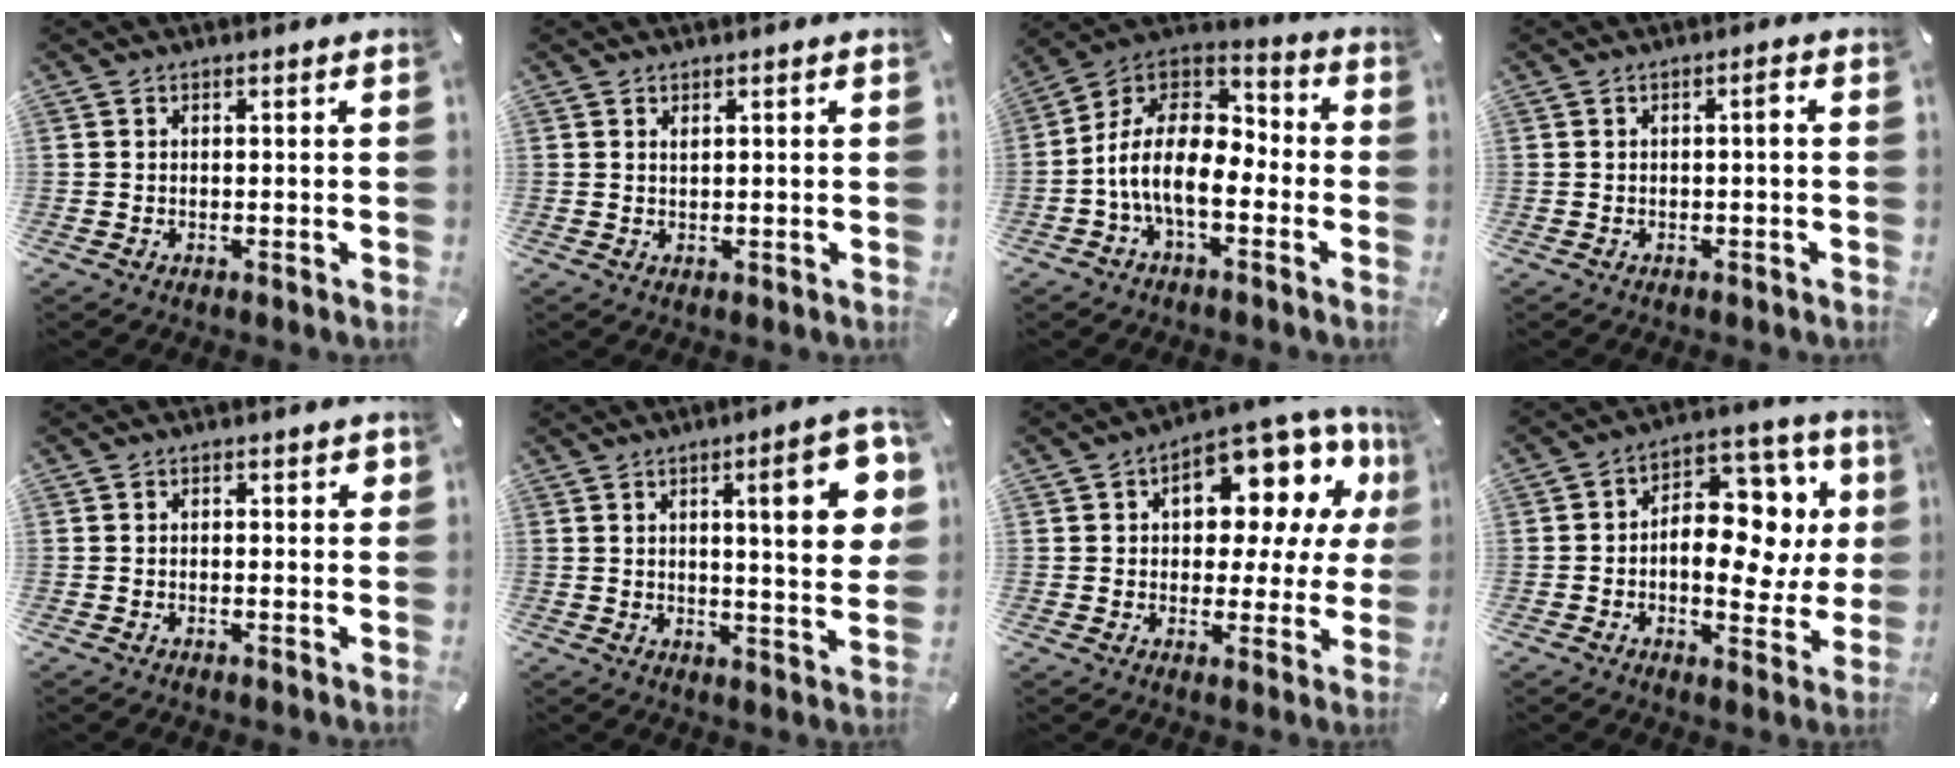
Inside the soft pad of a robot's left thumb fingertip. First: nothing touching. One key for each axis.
{"total": 0.8, "fx": 0.5, "fy": 0.3, "fz": 0.6, "tx": -0.012, "ty": -0.001, "tz": 0.009}
{"total": 14.2, "fx": -4.9, "fy": 7.9, "fz": 10.8, "tx": -0.228, "ty": 0.013, "tz": -0.089}
{"total": 1.9, "fx": -0.3, "fy": 0.3, "fz": 1.8, "tx": -0.035, "ty": 0.006, "tz": -0.007}
{"total": 0.8, "fx": -0.1, "fy": 0.4, "fz": 0.7, "tx": -0.013, "ty": 0.001, "tz": -0.003}
{"total": 15.8, "fx": 5.1, "fy": 3.3, "fz": 14.6, "tx": -0.208, "ty": -0.018, "tz": 0.068}
{"total": 13.6, "fx": 6.5, "fy": 7.6, "fz": 9.3, "tx": -0.119, "ty": -0.057, "tz": 0.108}
{"total": 14.9, "fx": 1.8, "fy": 9.8, "fz": 11.1, "tx": -0.133, "ty": -0.025, "tz": 0.034}